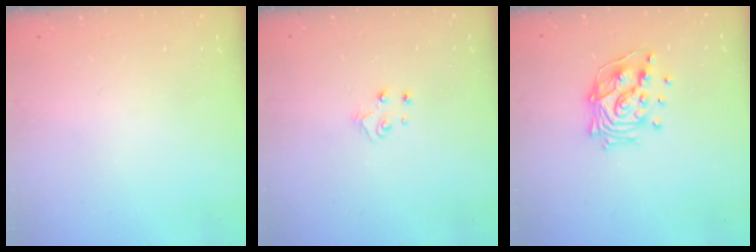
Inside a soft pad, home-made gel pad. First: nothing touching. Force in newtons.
{"total": 4.0, "press": 4.0, "slide": 0.2}
{"total": 14.4, "press": 14.3, "slide": 1.7}